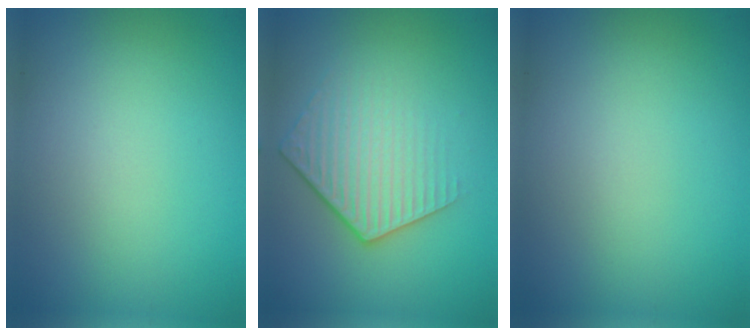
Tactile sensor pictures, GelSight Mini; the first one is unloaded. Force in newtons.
{"total": 4.4, "press": 3.1, "slide": 3.1}
{"total": 0.0}